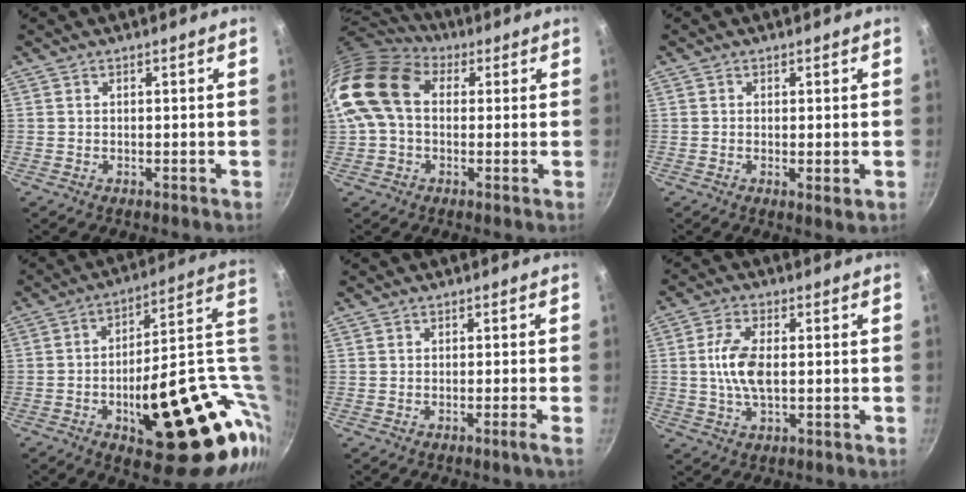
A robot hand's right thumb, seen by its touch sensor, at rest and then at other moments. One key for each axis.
{"total": 15.4, "fx": 2.3, "fy": 10.9, "fz": 10.7, "tx": -0.191, "ty": 0.026, "tz": 0.024}
{"total": 2.0, "fx": -0.2, "fy": 0.5, "fz": 1.9, "tx": -0.034, "ty": -0.009, "tz": -0.004}
{"total": 30.9, "fx": -0.3, "fy": 13.6, "fz": 27.7, "tx": -0.334, "ty": 0.008, "tz": 0.018}
{"total": 1.3, "fx": -0.7, "fy": -0.4, "fz": 1.1, "tx": -0.028, "ty": 0.004, "tz": -0.013}
{"total": 7.6, "fx": 0.2, "fy": 3.6, "fz": 6.7, "tx": -0.138, "ty": 0.006, "tz": 0.001}